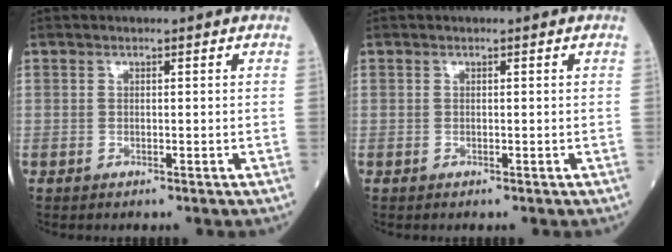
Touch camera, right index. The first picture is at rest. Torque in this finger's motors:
{"motor_torque": [0.00, 0.00, 0.00, 0.00]}